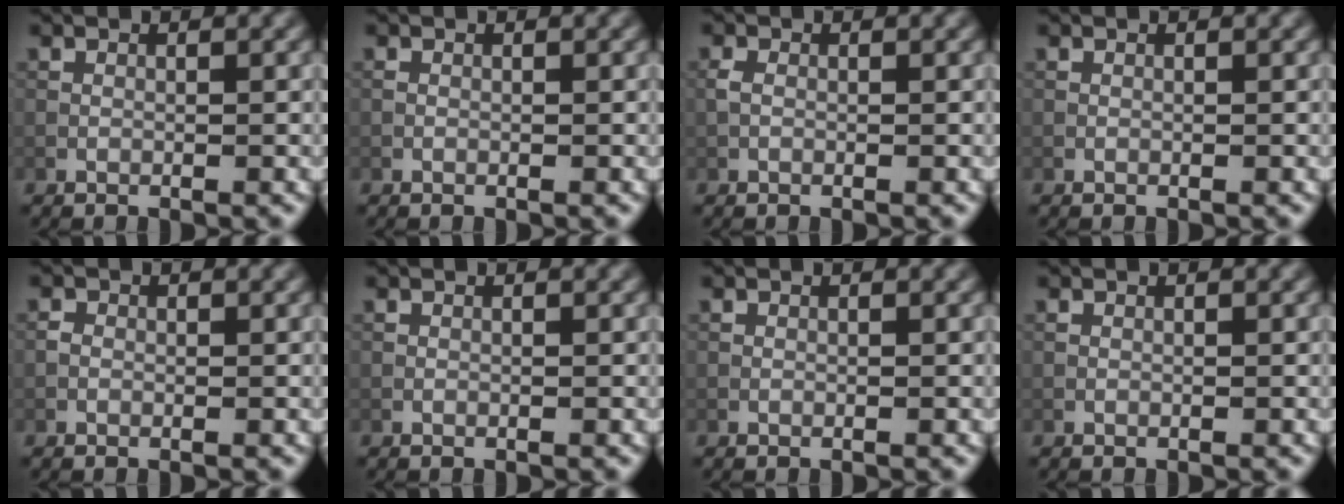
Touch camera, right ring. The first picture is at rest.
{"total": 0.0}
{"total": 0.9, "force": [-0.2, 0.6, 0.6], "torque": [-0.017, 0.002, -0.006]}
{"total": 0.0}
{"total": 0.7, "force": [-0.2, 0.6, 0.3], "torque": [-0.003, -0.001, -0.007]}
{"total": 0.0}
{"total": 0.0}
{"total": 0.0}